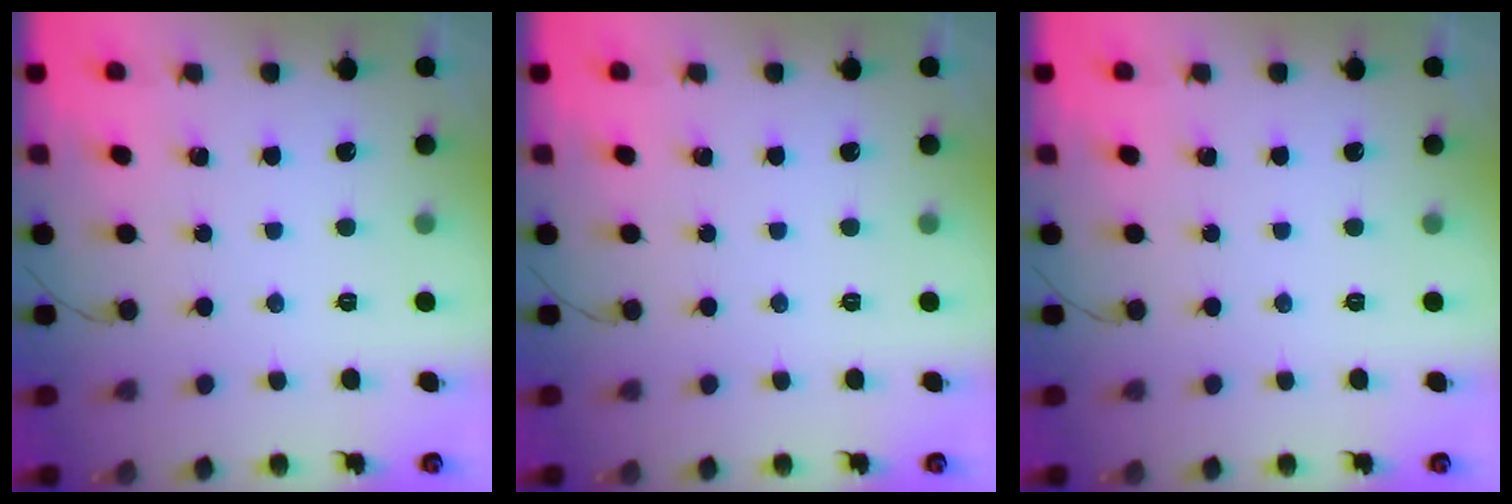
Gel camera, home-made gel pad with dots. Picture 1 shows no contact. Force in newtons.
{"total": 0.0}
{"total": 0.0}